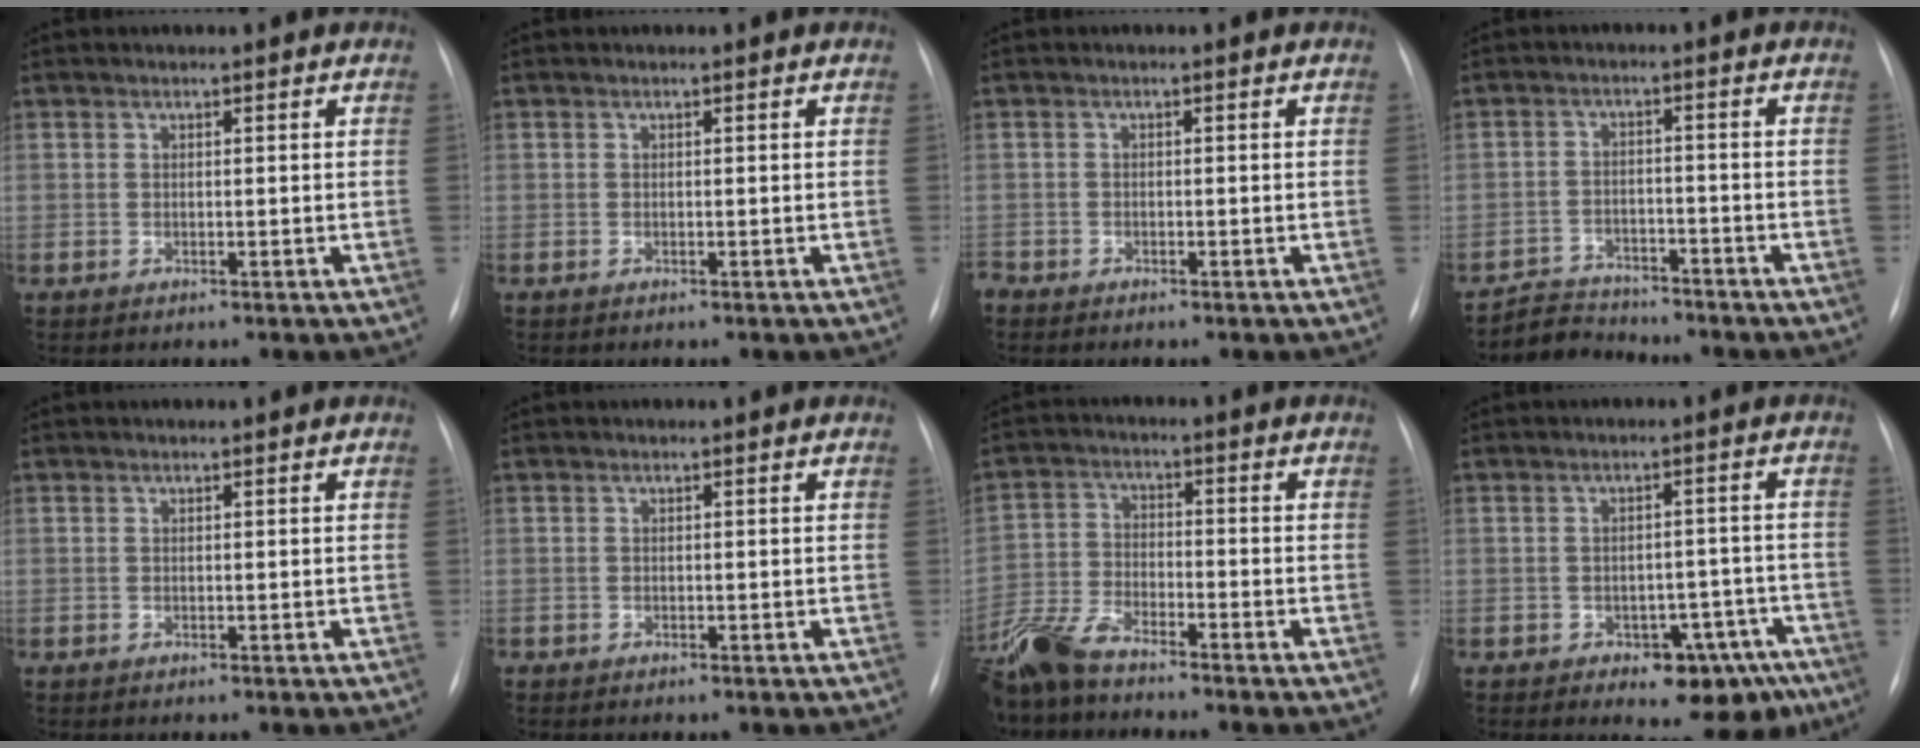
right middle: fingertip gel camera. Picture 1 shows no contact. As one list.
[{"total": 0.0}, {"total": 1.5, "force": [-1.4, 0.5, 0.1], "torque": [-0.001, -0.002, -0.023]}, {"total": 5.4, "force": [-5.2, 1.4, -0.5], "torque": [0.003, -0.002, -0.090]}, {"total": 0.0}, {"total": 0.0}, {"total": 9.0, "force": [-7.8, 1.7, 4.1], "torque": [-0.090, -0.015, -0.155]}, {"total": 9.4, "force": [-6.0, 4.9, 5.4], "torque": [-0.040, 0.025, -0.073]}]